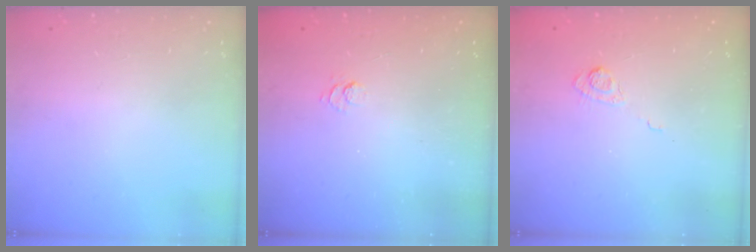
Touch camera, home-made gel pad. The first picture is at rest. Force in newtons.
{"total": 2.5, "press": 2.0, "slide": 1.4}
{"total": 3.2, "press": 2.8, "slide": 1.5}